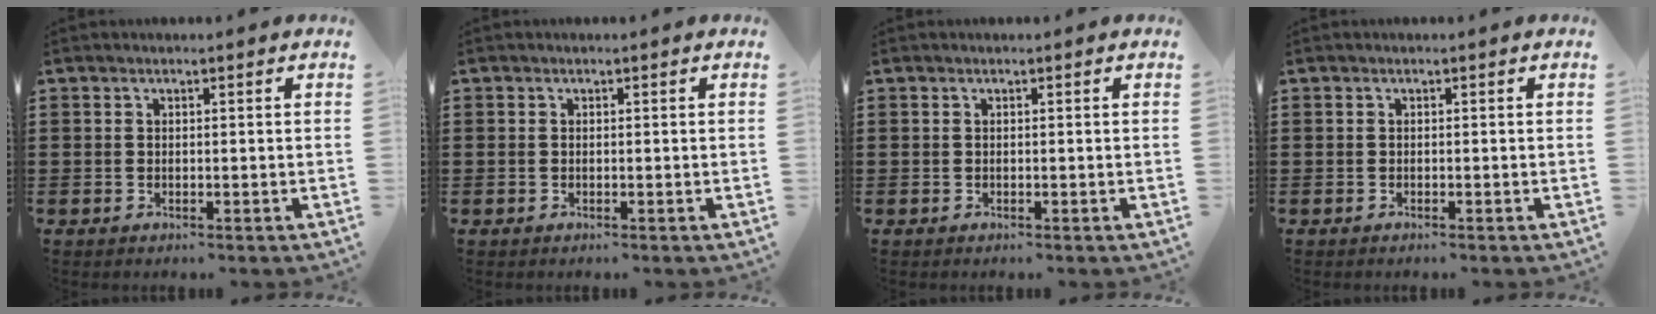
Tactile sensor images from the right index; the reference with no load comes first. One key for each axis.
{"total": 0.0}
{"total": 0.0}
{"total": 0.0}